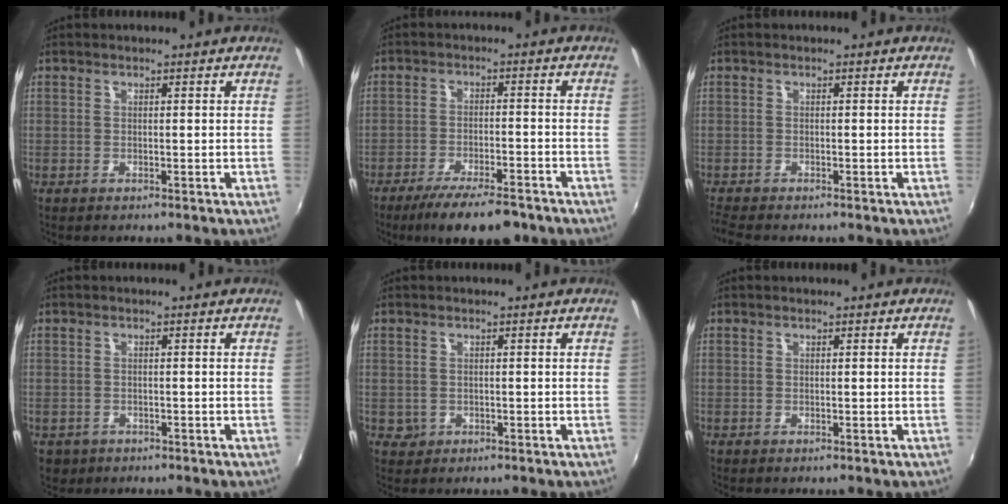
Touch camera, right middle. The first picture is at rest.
{"total": 11.1, "force": [-8.8, 2.6, 6.4], "torque": [-0.132, -0.024, -0.139]}
{"total": 3.2, "force": [-3.0, 0.3, 1.2], "torque": [-0.033, -0.020, -0.058]}
{"total": 3.4, "force": [-1.4, 2.8, 1.2], "torque": [-0.032, -0.006, -0.016]}
{"total": 1.4, "force": [-0.2, 1.4, 0.3], "torque": [-0.004, -0.002, -0.002]}
{"total": 0.0}